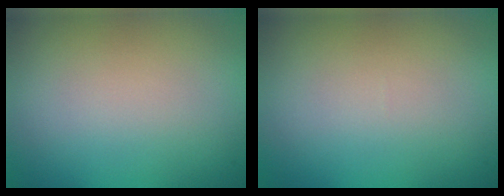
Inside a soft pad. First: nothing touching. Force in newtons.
{"total": 0.0}